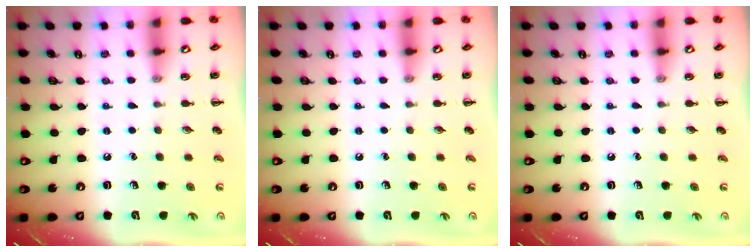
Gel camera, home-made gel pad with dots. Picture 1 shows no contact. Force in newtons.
{"total": 0.0}
{"total": 0.0}